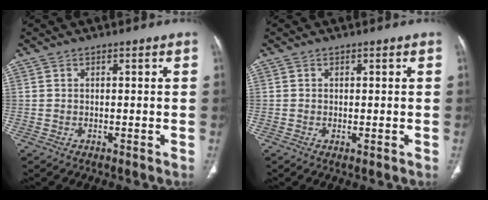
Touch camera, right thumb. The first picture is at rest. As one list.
[{"total": 0.7, "force": [-0.2, 0.2, 0.6], "torque": [-0.015, -0.005, -0.003]}]